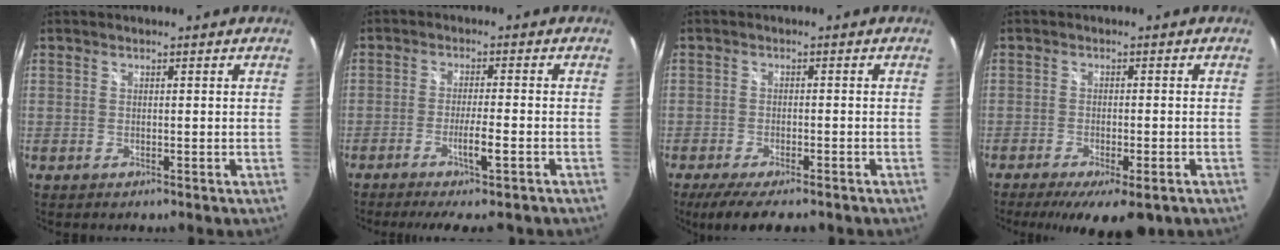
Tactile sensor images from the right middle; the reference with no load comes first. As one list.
[{"total": 6.9, "force": [-4.6, -0.2, 5.1], "torque": [-0.101, -0.017, -0.077]}, {"total": 8.2, "force": [-6.5, 1.8, 4.7], "torque": [-0.103, -0.023, -0.107]}, {"total": 10.4, "force": [-7.1, 2.8, 7.1], "torque": [-0.139, -0.032, -0.105]}]